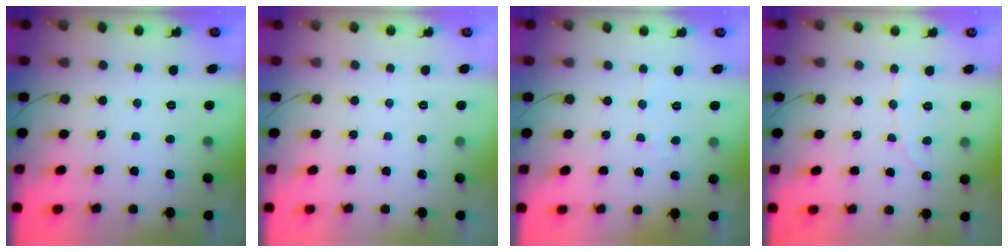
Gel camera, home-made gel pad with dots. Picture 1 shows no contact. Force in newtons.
{"total": 0.0}
{"total": 2.4, "press": 2.4, "slide": 0.2}
{"total": 2.9, "press": 2.9, "slide": 0.3}